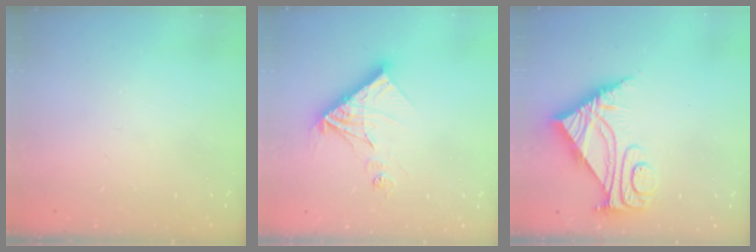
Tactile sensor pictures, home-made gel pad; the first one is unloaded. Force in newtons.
{"total": 14.1, "press": 14.0, "slide": 1.5}
{"total": 7.1, "press": 7.0, "slide": 0.7}